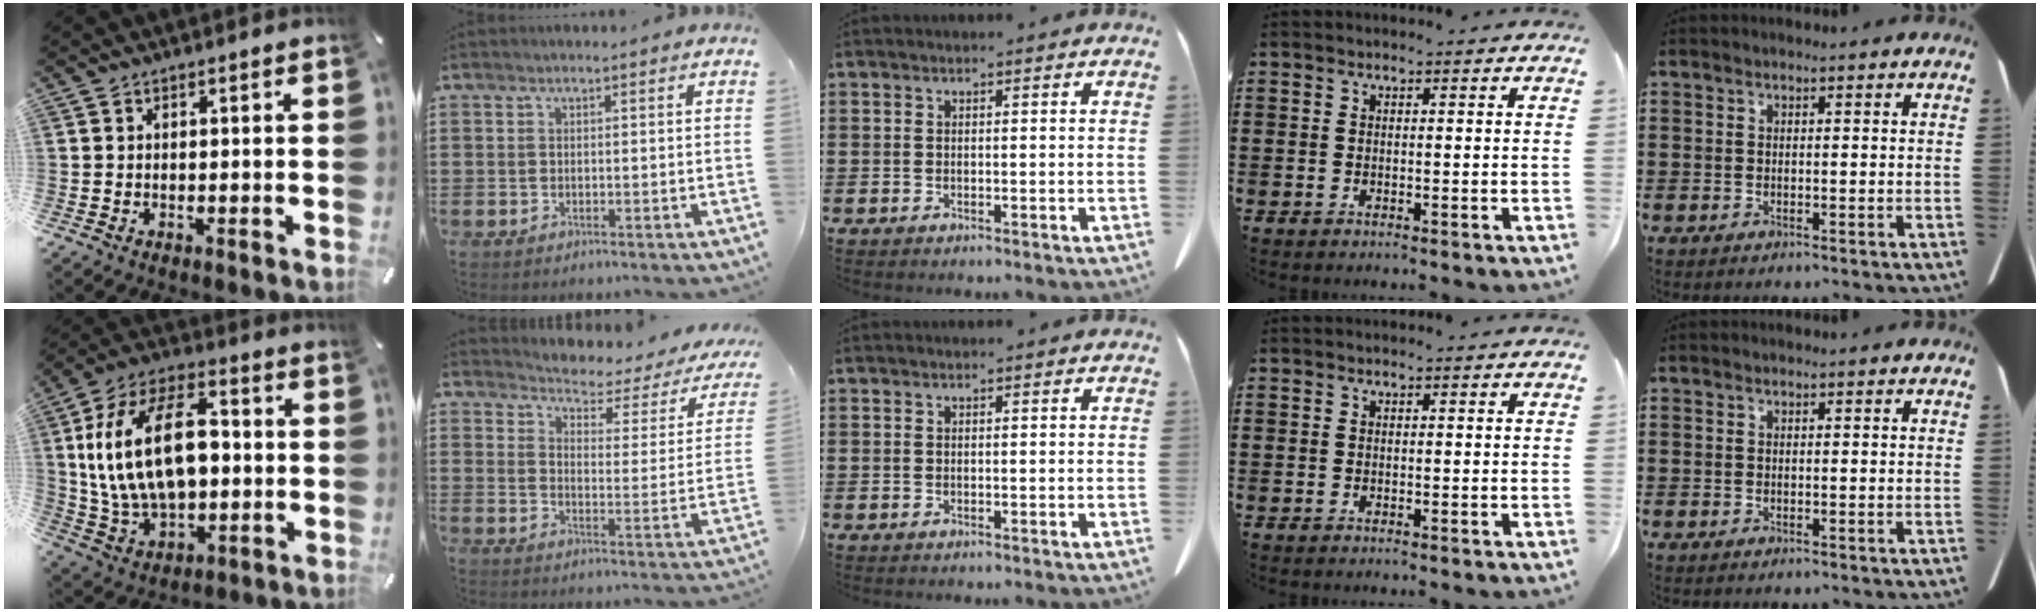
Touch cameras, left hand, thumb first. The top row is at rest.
{"thumb": {"total": 21.9, "force": [1.4, 14.1, 16.8], "torque": [-0.335, 0.012, 0.023]}, "index": {"total": 2.8, "force": [2.5, 0.9, 0.9], "torque": [-0.029, -0.026, 0.030]}}